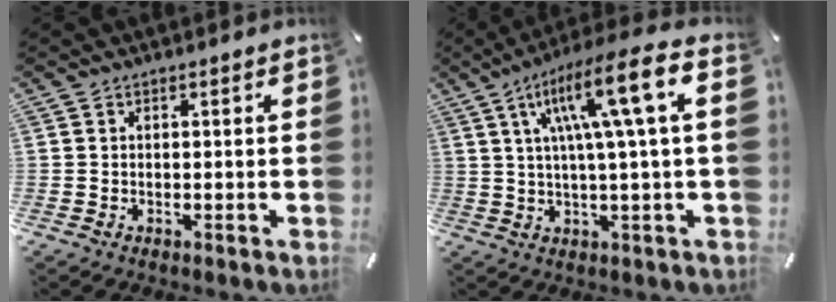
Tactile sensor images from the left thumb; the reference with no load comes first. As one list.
[{"total": 15.9, "force": [5.1, 1.9, 14.9], "torque": [-0.257, -0.012, 0.072]}]